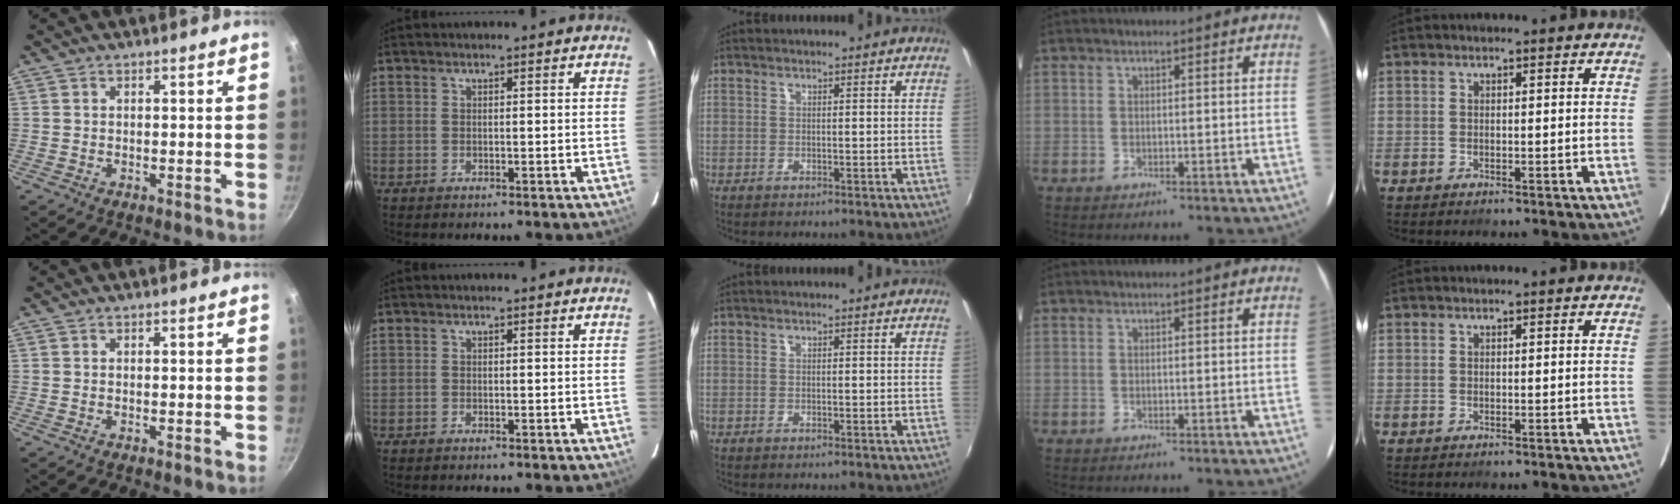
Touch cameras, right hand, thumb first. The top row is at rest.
{}